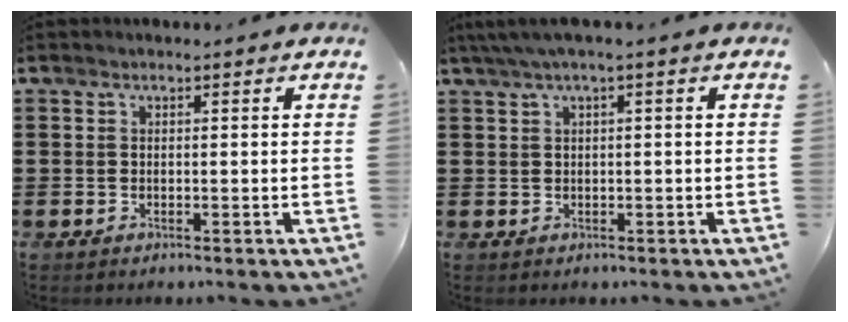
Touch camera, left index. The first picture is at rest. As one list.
[{"total": 2.1, "force": [-0.2, 0.1, 2.1], "torque": [-0.033, -0.004, -0.003]}]